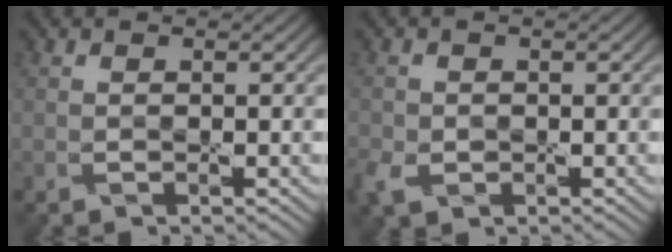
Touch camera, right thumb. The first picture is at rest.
{"total": 3.1, "force": [-1.3, 2.3, 1.6], "torque": [-0.046, -0.012, -0.029]}